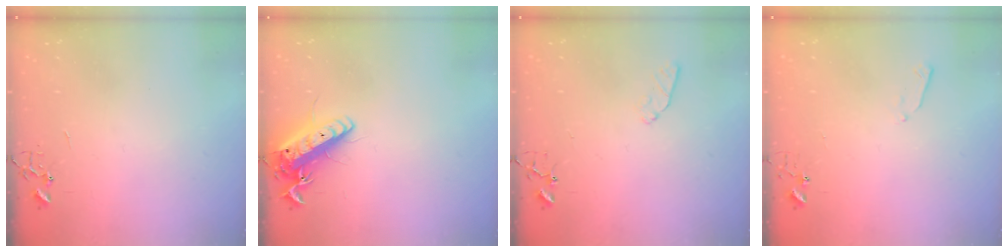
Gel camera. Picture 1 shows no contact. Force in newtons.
{"total": 13.5, "press": 13.3, "slide": 2.3}
{"total": 5.3, "press": 5.2, "slide": 0.7}
{"total": 3.7, "press": 3.6, "slide": 0.5}